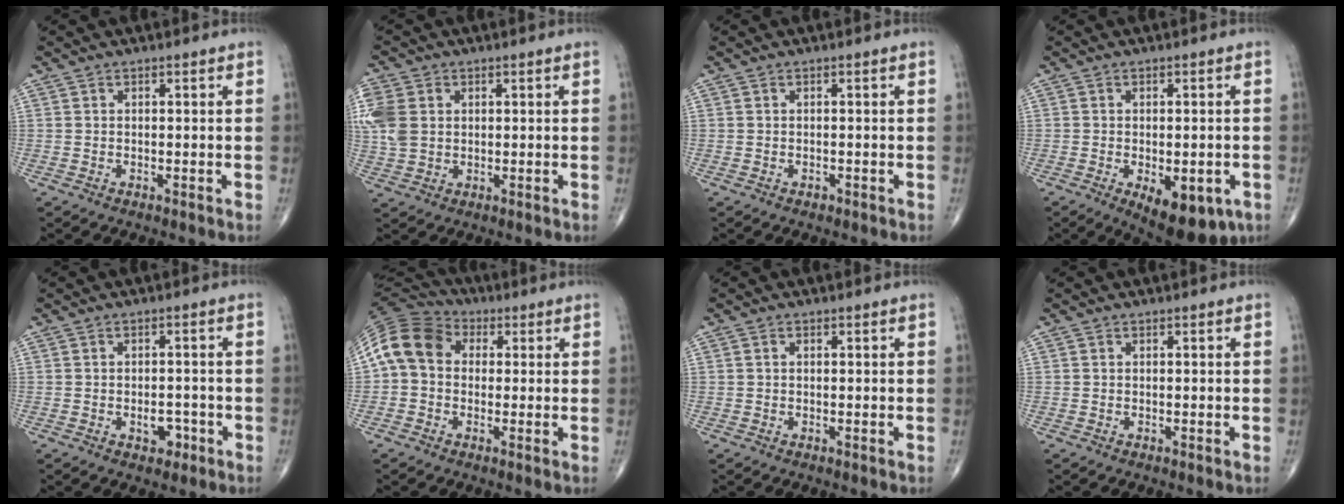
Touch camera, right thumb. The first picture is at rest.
{"total": 9.1, "force": [1.6, 7.0, 5.6], "torque": [-0.135, 0.005, 0.036]}
{"total": 0.5, "force": [-0.3, 0.4, 0.2], "torque": [0.002, 0.002, -0.006]}
{"total": 11.6, "force": [-4.5, 5.5, 9.2], "torque": [-0.116, -0.005, -0.052]}
{"total": 3.3, "force": [-1.4, 2.2, 2.0], "torque": [-0.007, 0.011, -0.017]}
{"total": 11.5, "force": [1.4, 9.1, 6.9], "torque": [-0.122, 0.033, 0.011]}
{"total": 0.6, "force": [0.1, 0.4, 0.4], "torque": [-0.008, 0.002, 0.002]}
{"total": 0.0}